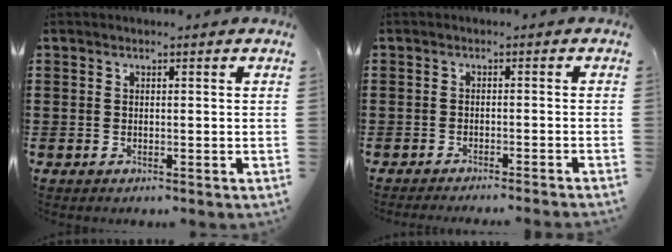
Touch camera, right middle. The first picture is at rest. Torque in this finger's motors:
{"motor_torque": [0.38, 0.33, 0.03, 0.02]}